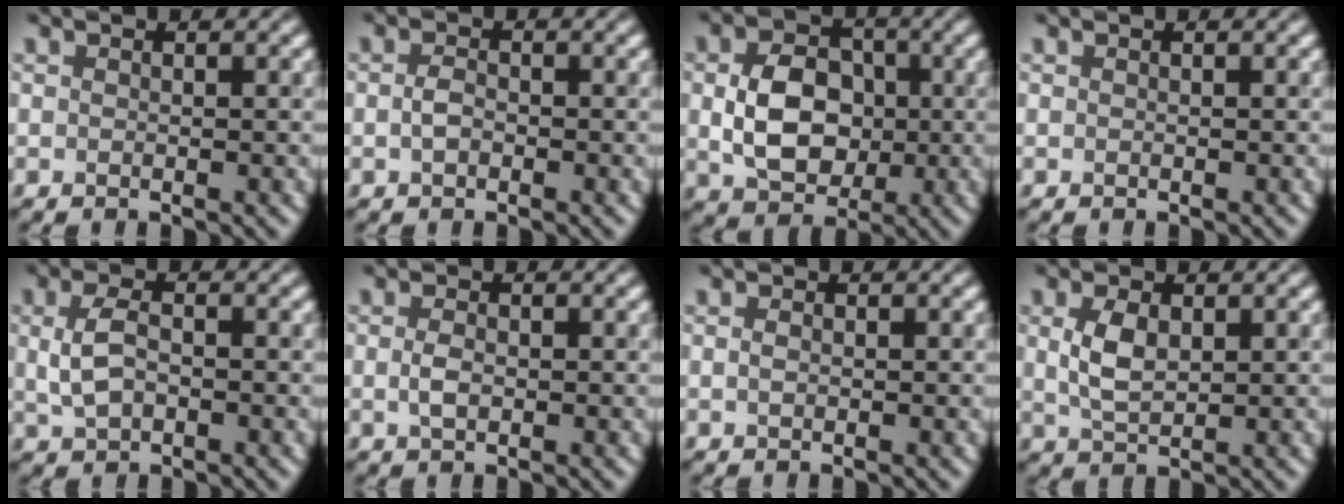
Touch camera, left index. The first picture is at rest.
{"total": 1.3, "force": [-0.3, 0.8, 1.0], "torque": [-0.023, 0.002, -0.009]}
{"total": 6.4, "force": [0.0, 4.8, 4.3], "torque": [-0.083, -0.002, 0.002]}
{"total": 0.0}
{"total": 3.1, "force": [0.1, 1.9, 2.5], "torque": [-0.059, 0.000, 0.001]}
{"total": 1.5, "force": [-0.1, 0.9, 1.2], "torque": [-0.028, -0.001, -0.002]}
{"total": 0.6, "force": [0.0, 0.3, 0.5], "torque": [-0.012, 0.000, 0.001]}
{"total": 3.2, "force": [0.7, 1.8, 2.5], "torque": [-0.059, 0.002, 0.018]}